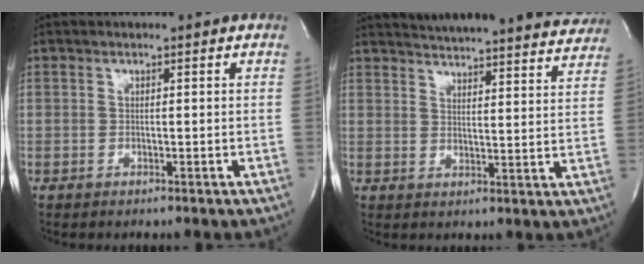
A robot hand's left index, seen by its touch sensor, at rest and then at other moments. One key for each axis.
{"total": 26.4, "fx": 24.8, "fy": 3.3, "fz": 8.5, "tx": -0.140, "ty": -0.061, "tz": 0.298}